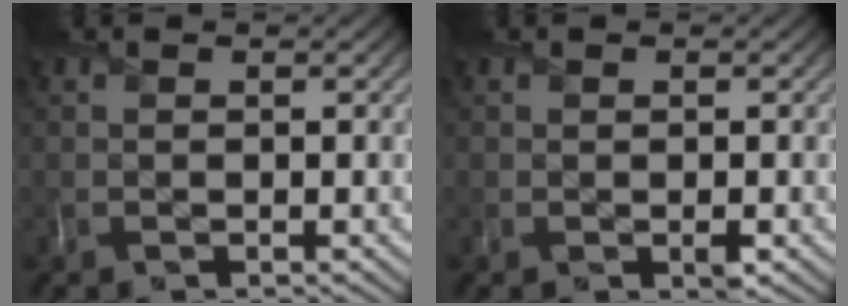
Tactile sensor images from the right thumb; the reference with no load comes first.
{"total": 0.7, "force": [-0.2, 0.3, 0.6], "torque": [-0.010, -0.004, -0.003]}